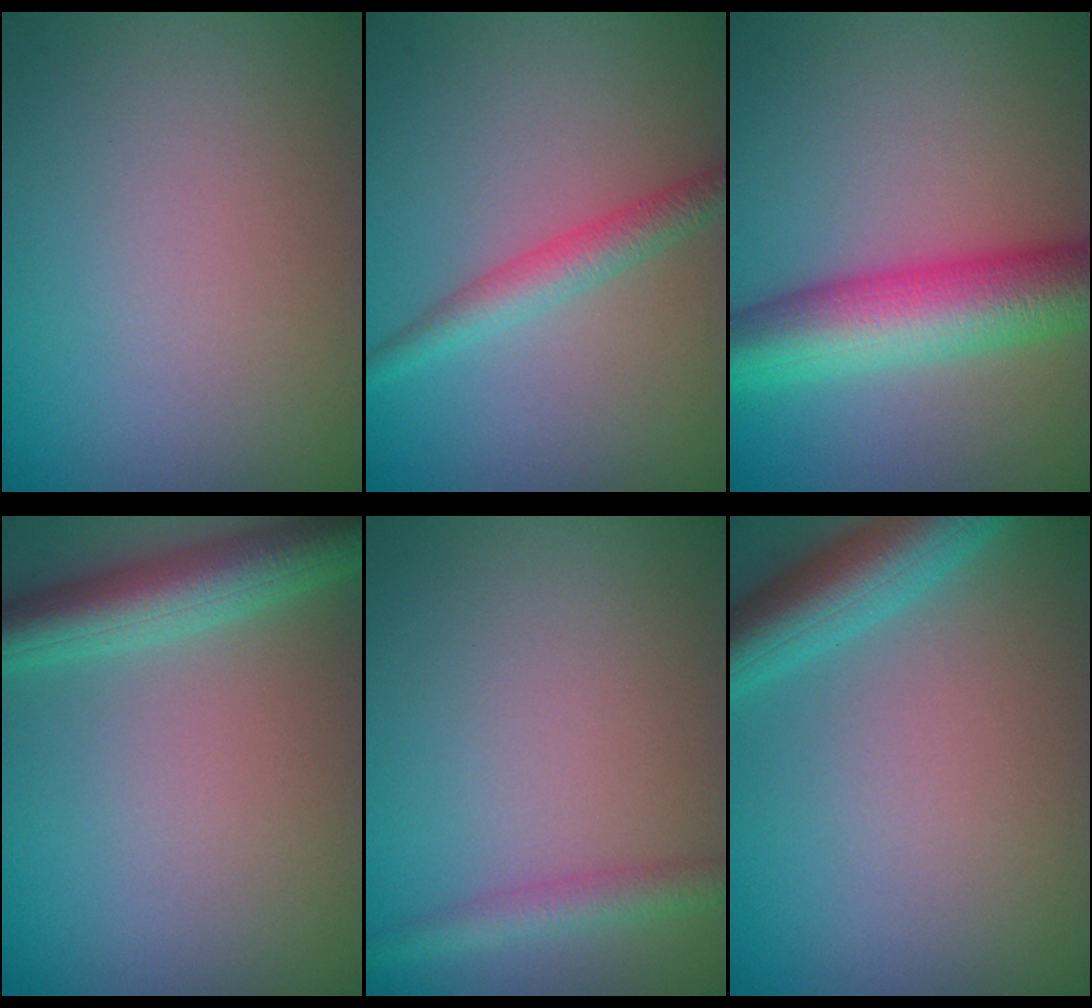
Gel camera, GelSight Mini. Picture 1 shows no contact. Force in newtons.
{"total": 2.7, "press": 2.7, "slide": 0.1}
{"total": 8.6, "press": 8.6, "slide": 0.2}
{"total": 5.6, "press": 5.6, "slide": 0.3}
{"total": 2.3, "press": 2.3, "slide": 0.1}
{"total": 5.5, "press": 5.5, "slide": 0.3}